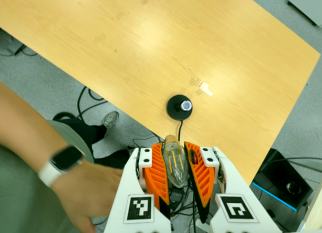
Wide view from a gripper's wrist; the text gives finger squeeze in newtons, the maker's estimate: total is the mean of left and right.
{"total": 22.2, "left": 23.8, "right": 20.6}